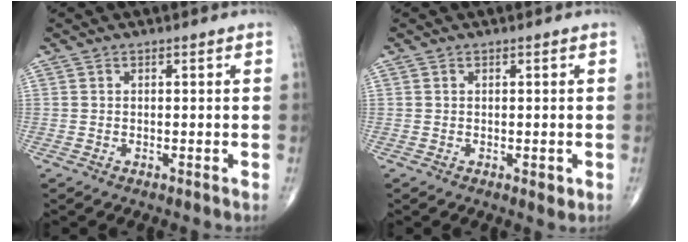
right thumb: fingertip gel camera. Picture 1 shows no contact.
{"total": 1.6, "force": [-0.2, 0.9, 1.3], "torque": [-0.013, -0.004, -0.001]}